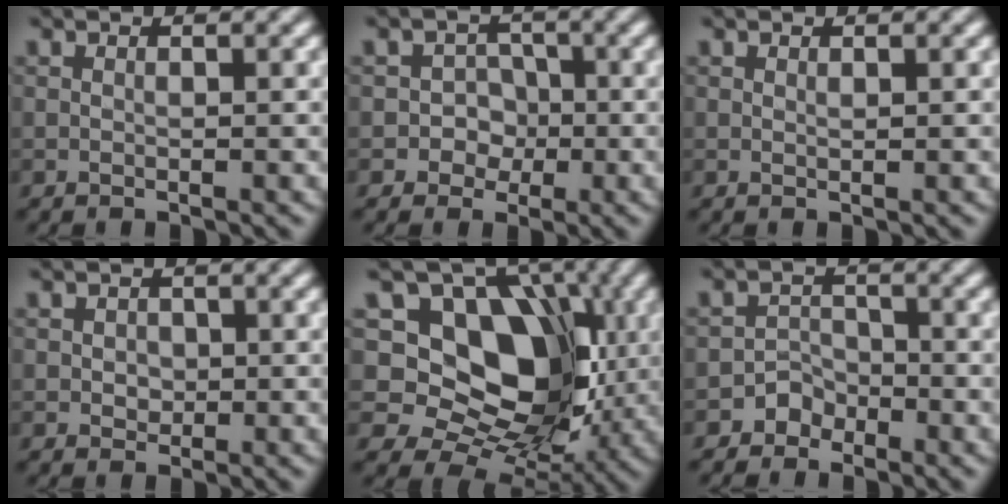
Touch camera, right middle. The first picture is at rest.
{"total": 3.0, "force": [-0.8, 2.8, 0.7], "torque": [0.016, 0.010, -0.033]}
{"total": 0.0}
{"total": 1.1, "force": [0.1, 1.0, 0.5], "torque": [-0.007, -0.003, 0.002]}
{"total": 12.0, "force": [2.1, 8.8, 7.8], "torque": [-0.098, -0.006, 0.028]}
{"total": 1.9, "force": [-1.3, 1.4, -0.1], "torque": [0.022, 0.015, -0.027]}